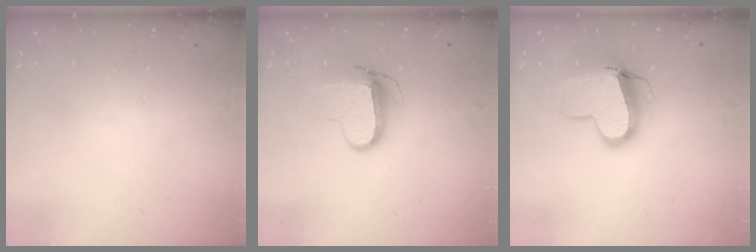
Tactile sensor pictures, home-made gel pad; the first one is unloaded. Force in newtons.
{"total": 9.5, "press": 9.5, "slide": 0.8}
{"total": 15.6, "press": 15.5, "slide": 1.5}